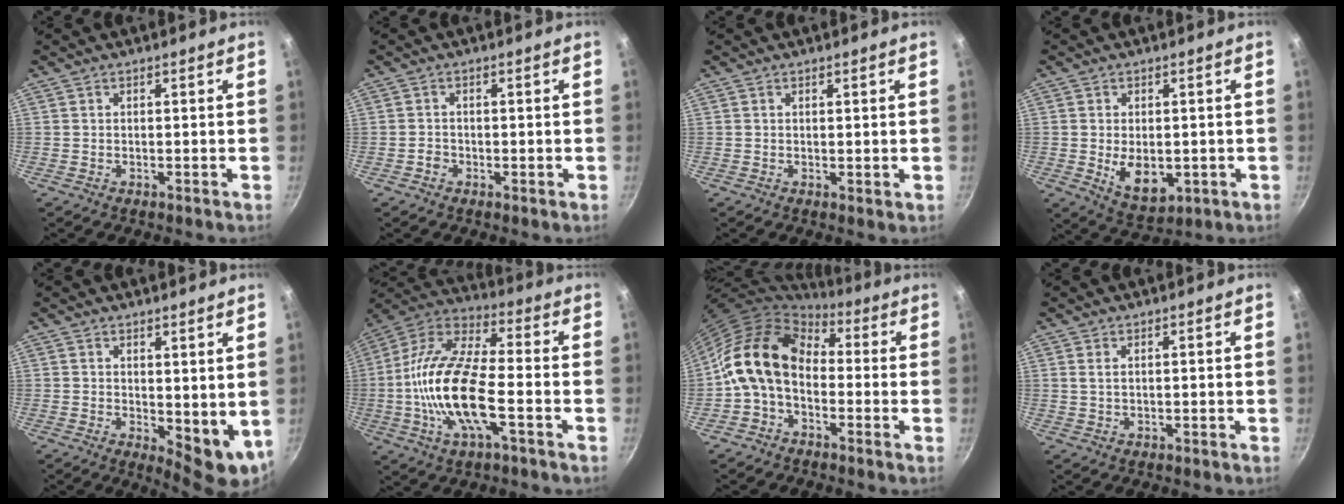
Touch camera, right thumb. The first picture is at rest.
{"total": 1.4, "force": [-0.7, 1.2, 0.4], "torque": [-0.002, 0.005, -0.013]}
{"total": 0.7, "force": [0.4, 0.3, 0.6], "torque": [-0.006, -0.006, 0.004]}
{"total": 8.1, "force": [-1.0, 5.0, 6.3], "torque": [-0.085, -0.013, 0.000]}
{"total": 8.0, "force": [2.0, 3.7, 6.8], "torque": [-0.079, -0.022, 0.036]}
{"total": 18.9, "force": [-4.3, 7.1, 16.9], "torque": [-0.329, 0.034, -0.101]}
{"total": 12.9, "force": [-0.6, 9.2, 9.1], "torque": [-0.141, 0.035, -0.033]}
{"total": 1.1, "force": [0.4, 0.5, 0.9], "torque": [-0.019, 0.000, 0.008]}